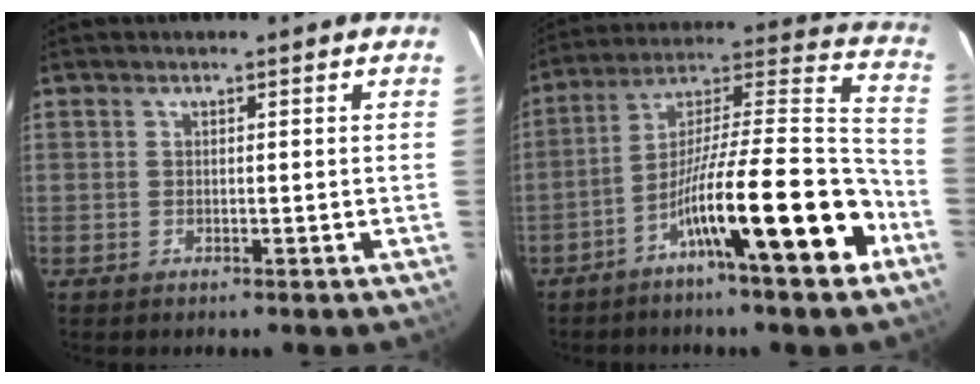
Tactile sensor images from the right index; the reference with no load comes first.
{"total": 19.2, "force": [-9.4, 1.1, 16.7], "torque": [-0.269, -0.002, -0.159]}